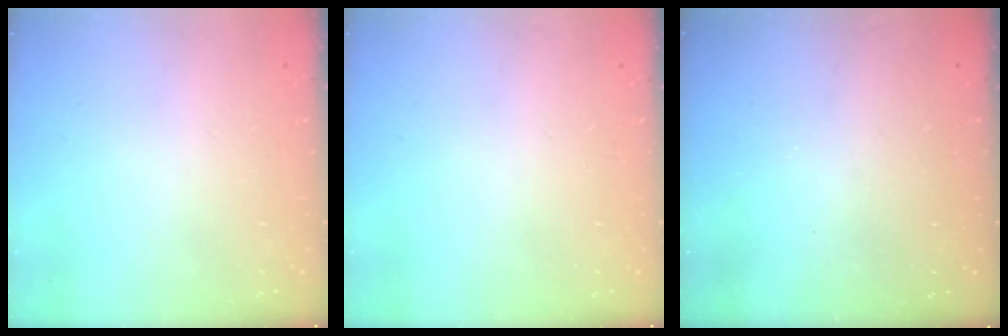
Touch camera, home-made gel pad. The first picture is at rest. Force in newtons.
{"total": 0.0}
{"total": 3.1, "press": 3.1, "slide": 0.1}